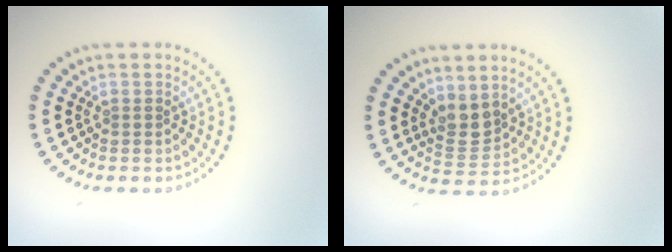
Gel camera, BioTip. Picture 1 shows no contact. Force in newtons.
{"total": 2.7, "press": 2.2, "slide": 1.6}